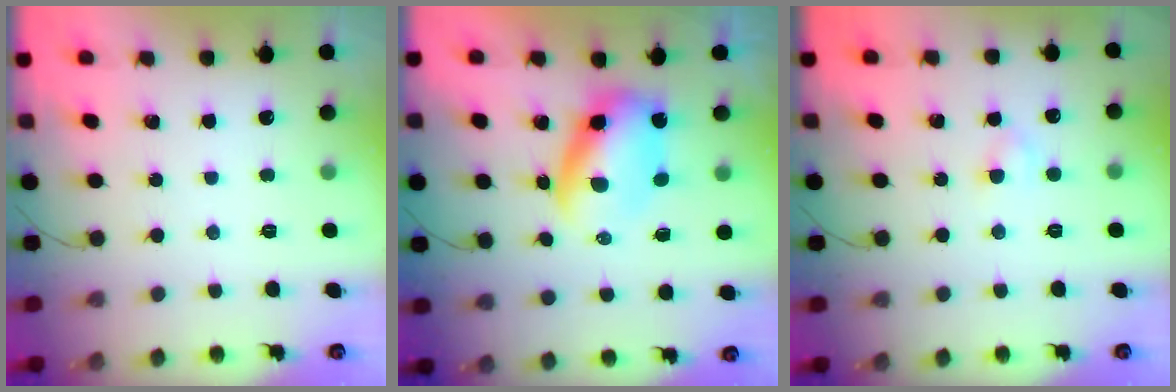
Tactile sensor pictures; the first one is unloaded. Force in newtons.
{"total": 6.6, "press": 6.3, "slide": 1.9}
{"total": 2.9, "press": 2.7, "slide": 1.1}